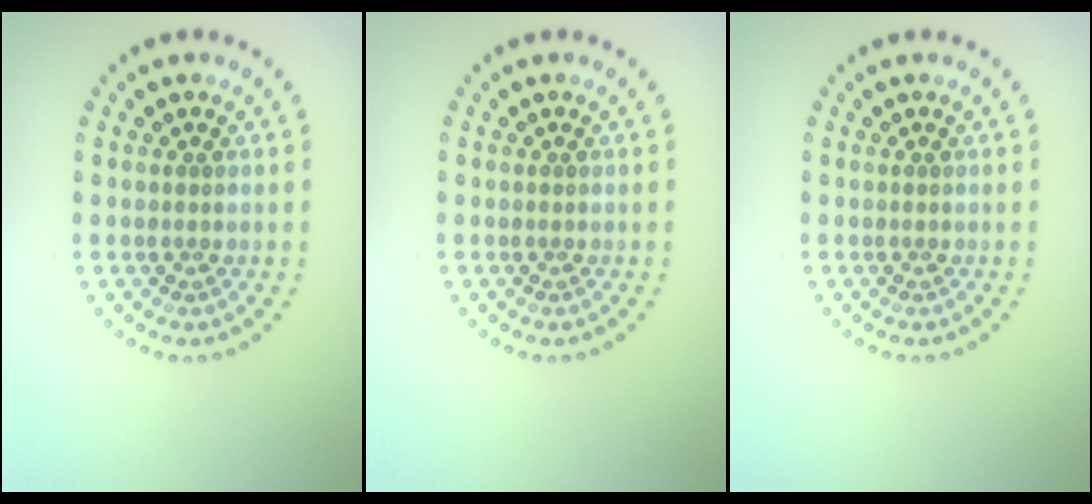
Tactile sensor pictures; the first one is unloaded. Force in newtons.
{"total": 0.0}
{"total": 0.0}